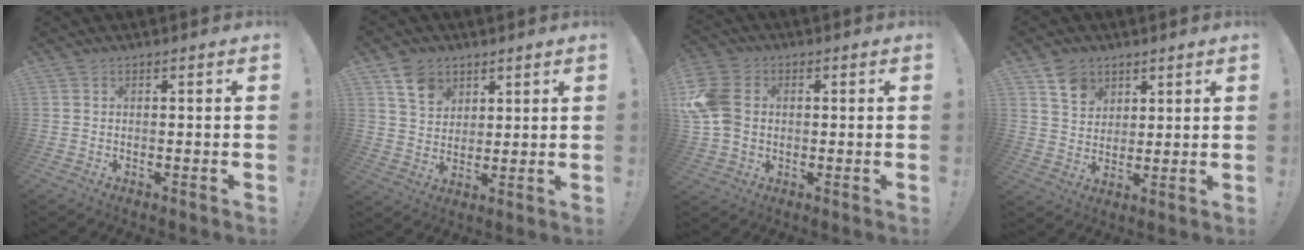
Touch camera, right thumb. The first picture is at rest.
{"total": 9.2, "force": [5.5, 6.6, 3.1], "torque": [-0.046, -0.027, 0.108]}
{"total": 13.1, "force": [0.8, 10.0, 8.4], "torque": [-0.170, 0.012, 0.019]}
{"total": 8.2, "force": [5.1, 6.1, 2.2], "torque": [-0.030, -0.029, 0.099]}